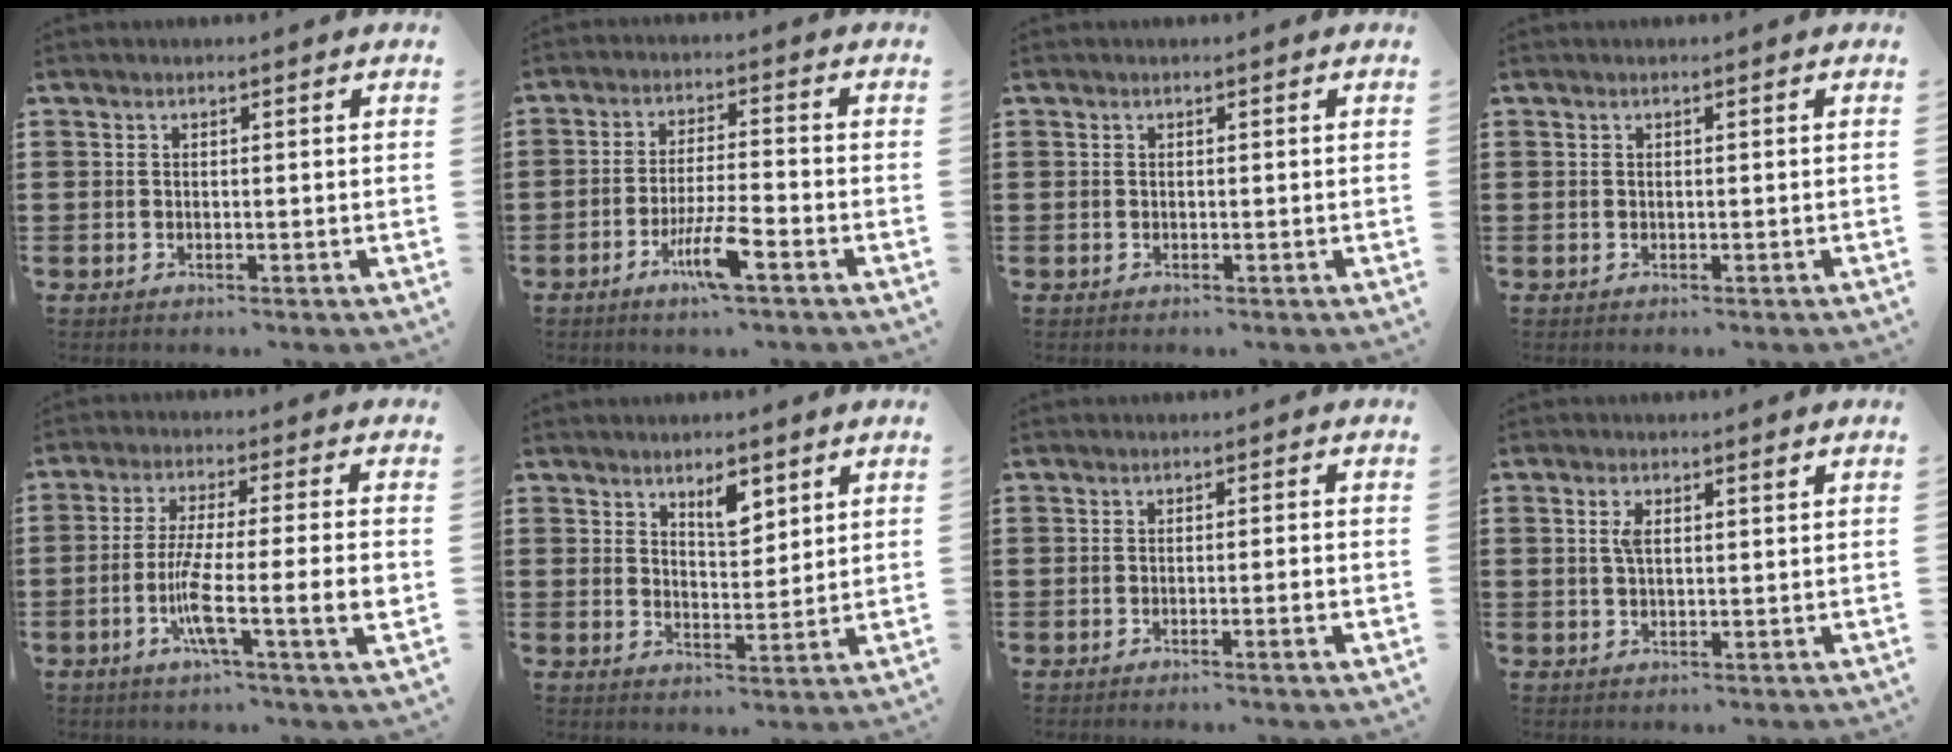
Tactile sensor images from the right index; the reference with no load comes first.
{"total": 6.7, "force": [-3.7, 0.8, 5.6], "torque": [-0.114, -0.008, -0.070]}
{"total": 0.0}
{"total": 0.0}
{"total": 10.3, "force": [-2.5, 1.2, 9.9], "torque": [-0.174, -0.010, -0.051]}
{"total": 4.5, "force": [3.0, 1.9, 2.7], "torque": [-0.044, -0.002, 0.050]}
{"total": 1.6, "force": [-0.7, -0.4, 1.4], "torque": [-0.021, -0.006, -0.013]}
{"total": 2.2, "force": [0.8, 0.8, 1.9], "torque": [-0.041, 0.004, 0.012]}